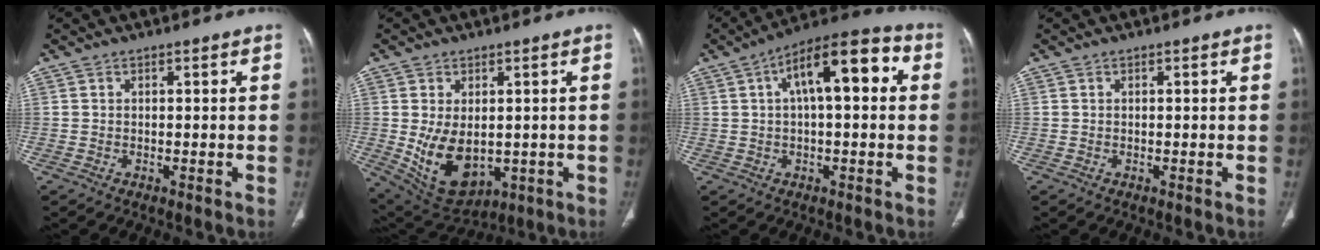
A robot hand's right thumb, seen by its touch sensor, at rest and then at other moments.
{"total": 12.0, "force": [-1.1, 7.6, 9.2], "torque": [-0.142, -0.013, 0.013]}
{"total": 14.7, "force": [3.5, 5.9, 13.0], "torque": [-0.184, 0.037, 0.045]}
{"total": 0.0}